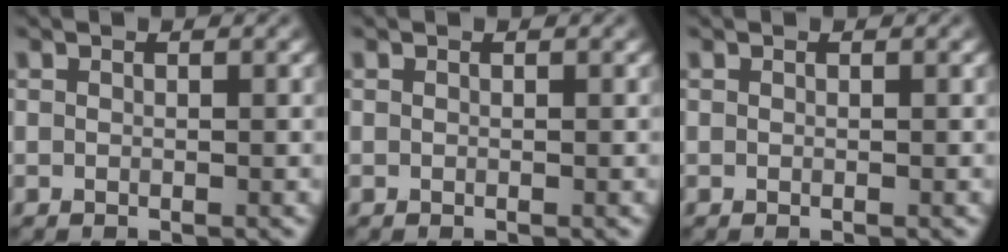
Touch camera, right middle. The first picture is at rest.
{"total": 0.0}
{"total": 0.0}